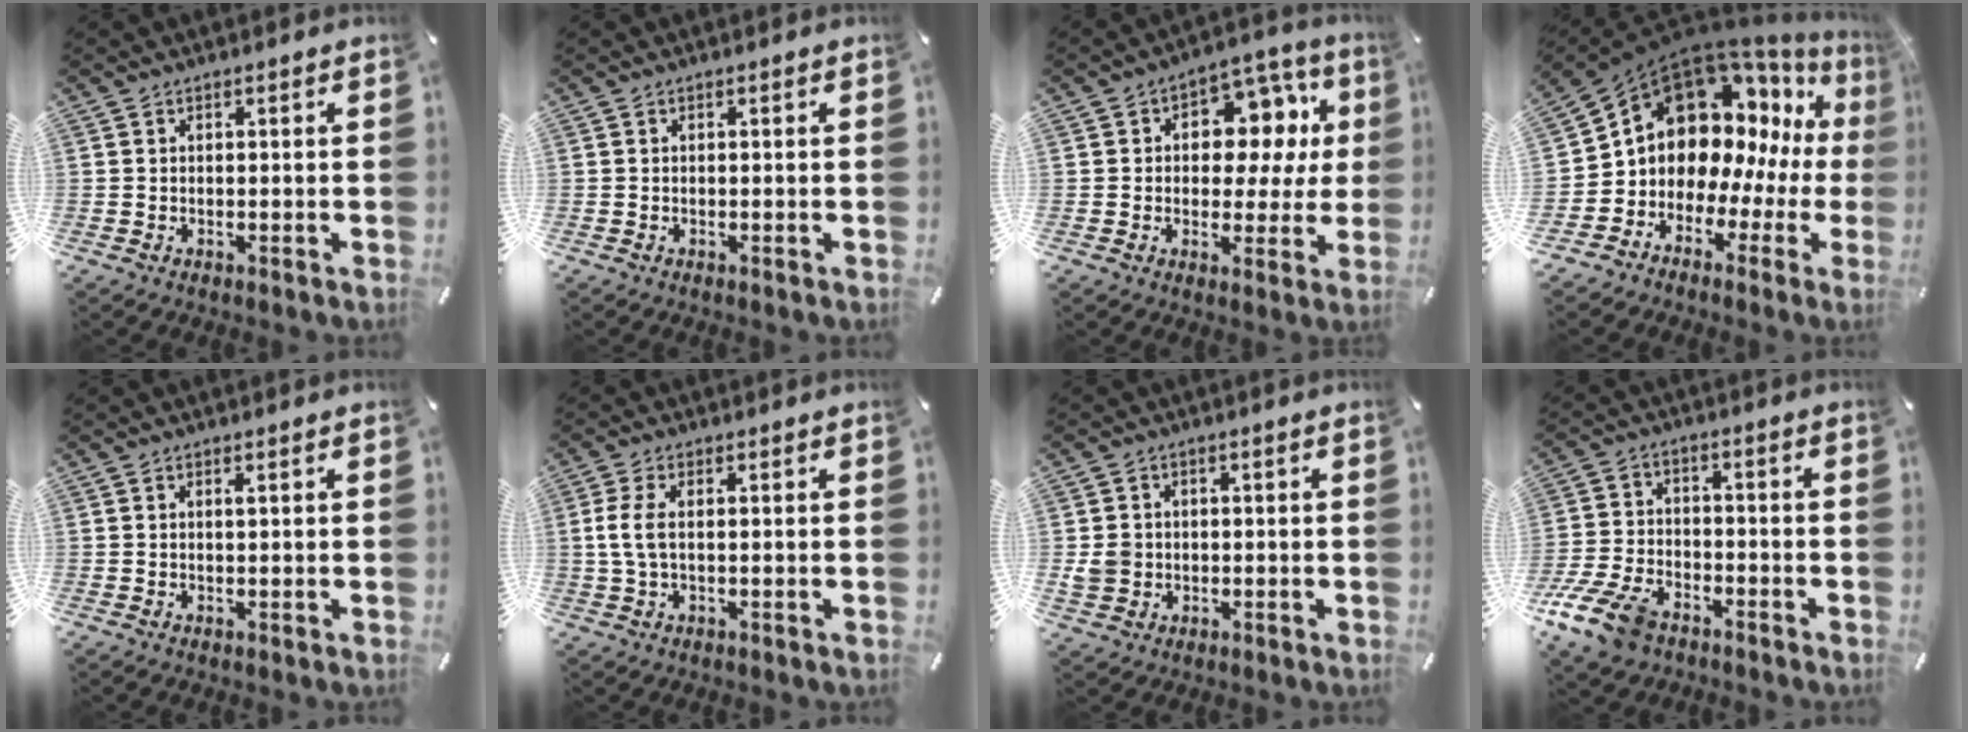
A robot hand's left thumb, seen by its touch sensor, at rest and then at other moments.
{"total": 0.0}
{"total": 11.1, "force": [2.7, 8.2, 7.0], "torque": [-0.085, -0.023, 0.047]}
{"total": 14.1, "force": [5.1, 11.4, 6.5], "torque": [-0.121, -0.067, 0.095]}
{"total": 0.7, "force": [0.2, 0.1, 0.7], "torque": [-0.014, -0.001, 0.003]}
{"total": 5.1, "force": [0.4, 2.2, 4.6], "torque": [-0.110, -0.003, 0.002]}
{"total": 4.3, "force": [-0.4, 4.1, 1.3], "torque": [-0.035, 0.007, -0.007]}
{"total": 11.4, "force": [-7.4, 6.5, 5.9], "torque": [-0.123, 0.038, -0.138]}